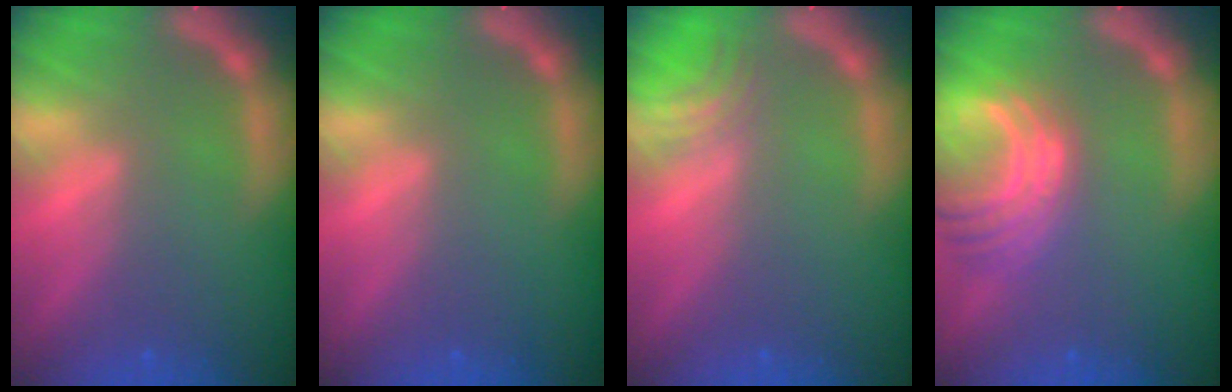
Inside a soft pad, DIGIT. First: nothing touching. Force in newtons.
{"total": 0.0}
{"total": 2.5}
{"total": 7.6}